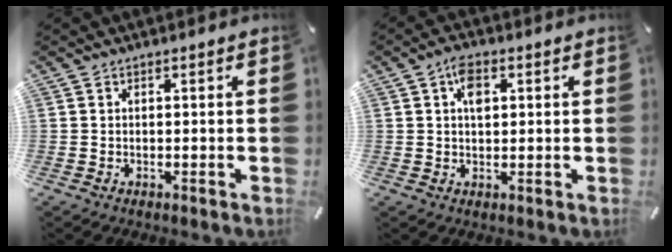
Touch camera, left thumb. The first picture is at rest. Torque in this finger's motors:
{"motor_torque": [0.80, 0.98, 0.28, -0.53, 0.22]}